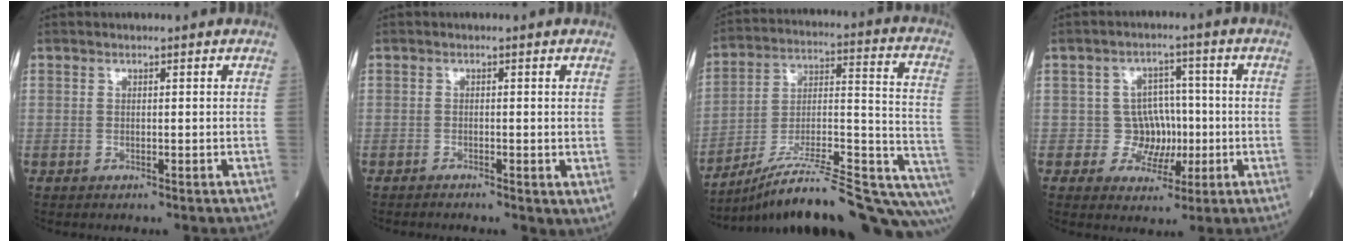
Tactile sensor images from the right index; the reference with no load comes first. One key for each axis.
{"total": 1.6, "fx": -0.6, "fy": 0.7, "fz": 1.3, "tx": -0.018, "ty": -0.001, "tz": -0.009}
{"total": 27.7, "fx": -22.6, "fy": 2.2, "fz": 15.8, "tx": -0.159, "ty": 0.011, "tz": -0.338}
{"total": 5.5, "fx": -0.5, "fy": 5.3, "fz": 1.4, "tx": 0.000, "ty": 0.017, "tz": -0.006}